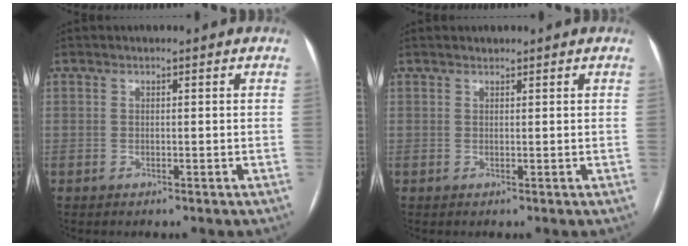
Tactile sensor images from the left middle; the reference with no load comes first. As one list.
[{"total": 0.6, "force": [0.6, 0.2, 0.1], "torque": [-0.009, 0.009, 0.012]}]